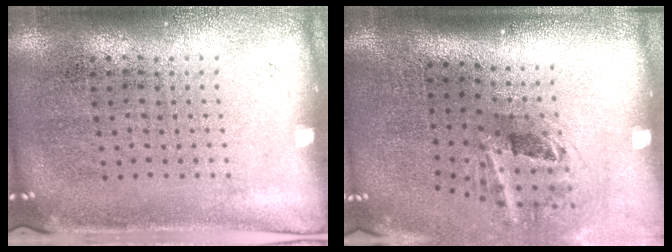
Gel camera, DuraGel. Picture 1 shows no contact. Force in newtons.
{"total": 2.2, "press": 1.3, "slide": 1.7}